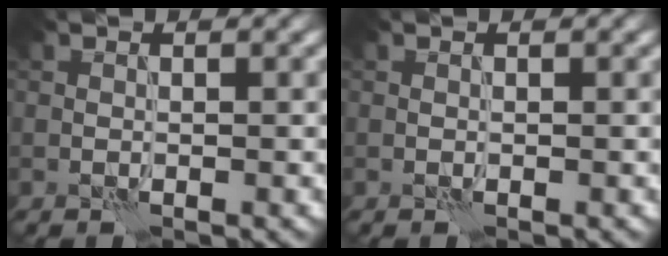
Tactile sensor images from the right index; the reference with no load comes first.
{"total": 0.0}